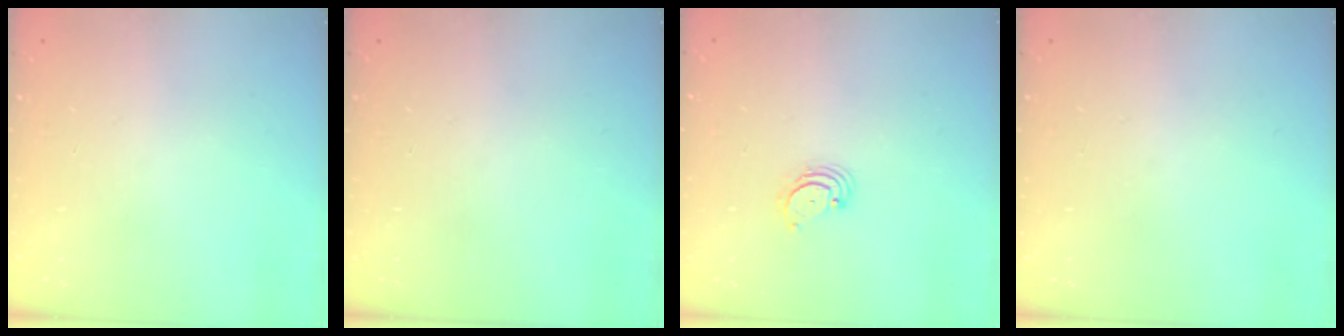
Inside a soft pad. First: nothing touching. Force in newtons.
{"total": 0.0}
{"total": 2.7, "press": 2.7, "slide": 0.3}
{"total": 0.0}